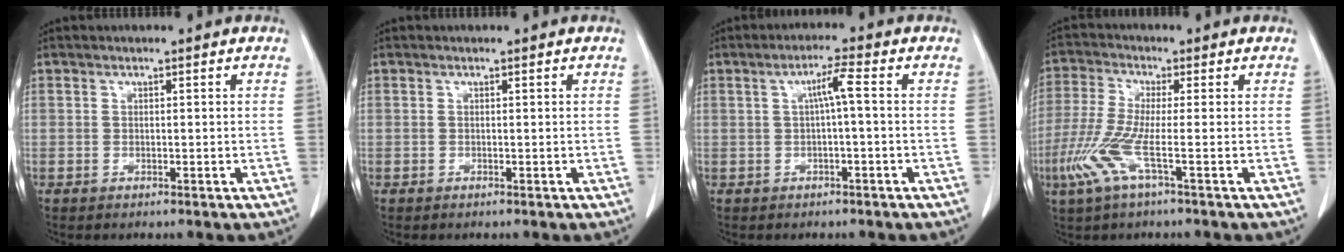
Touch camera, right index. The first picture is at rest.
{"total": 0.0}
{"total": 3.3, "force": [0.3, 0.0, 3.3], "torque": [-0.059, 0.011, 0.006]}
{"total": 7.4, "force": [-2.6, 0.4, 6.9], "torque": [-0.160, -0.013, -0.061]}